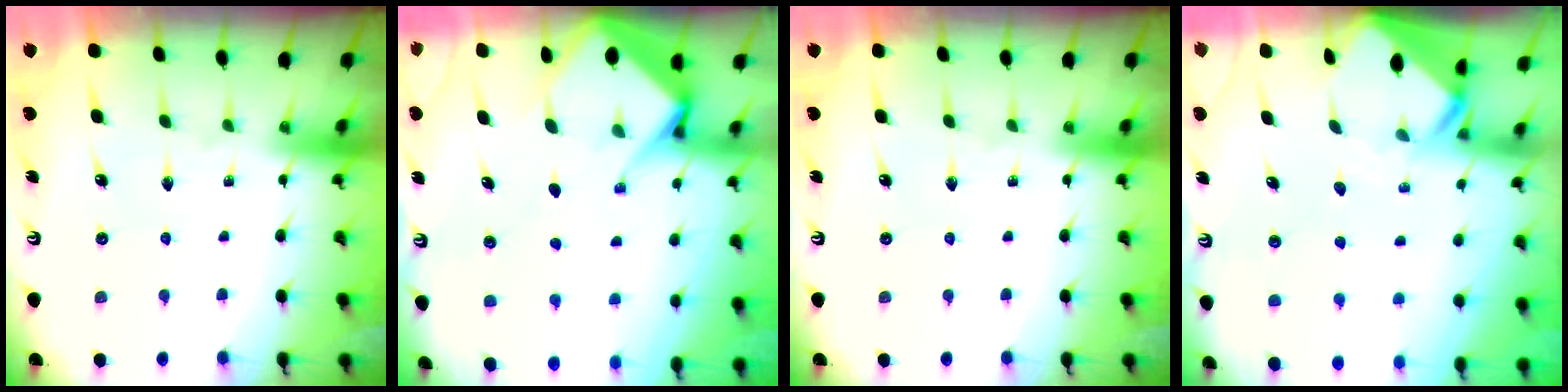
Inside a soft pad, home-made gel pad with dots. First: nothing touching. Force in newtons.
{"total": 9.0, "press": 8.9, "slide": 1.2}
{"total": 0.0}
{"total": 2.9, "press": 2.9, "slide": 0.2}